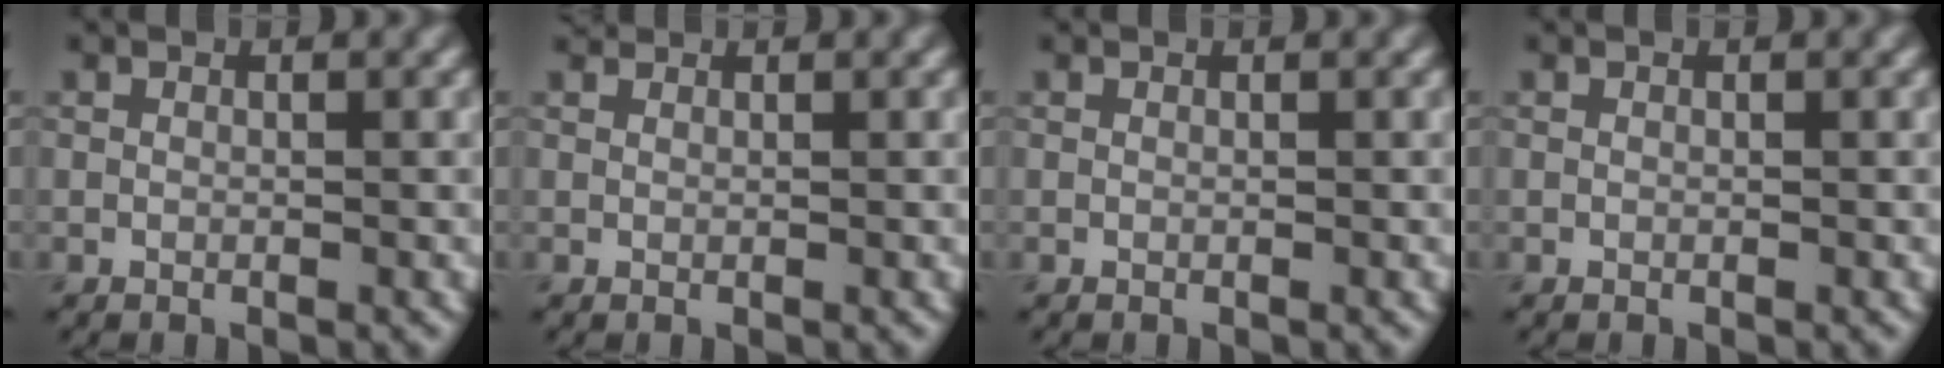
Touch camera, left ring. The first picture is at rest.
{"total": 0.8, "force": [0.8, 0.2, 0.2], "torque": [-0.007, 0.000, 0.012]}
{"total": 0.0}
{"total": 0.0}